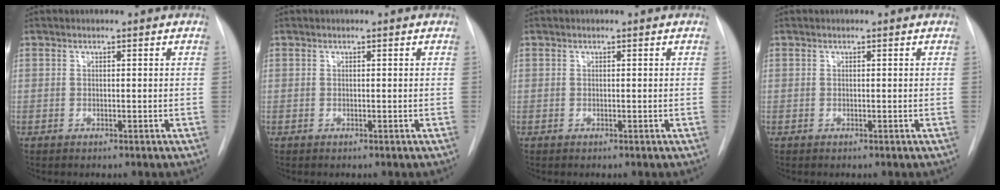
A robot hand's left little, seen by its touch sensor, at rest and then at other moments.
{"total": 0.0}
{"total": 0.0}
{"total": 0.0}